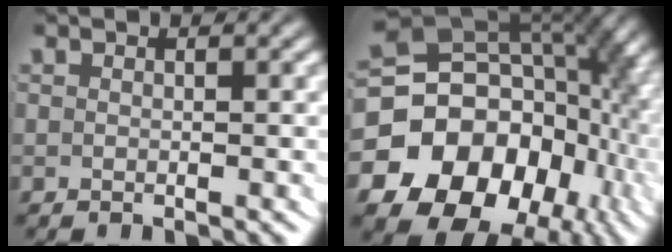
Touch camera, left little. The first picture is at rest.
{"total": 22.5, "force": [-3.0, 17.8, 13.4], "torque": [-0.266, -0.061, -0.040]}